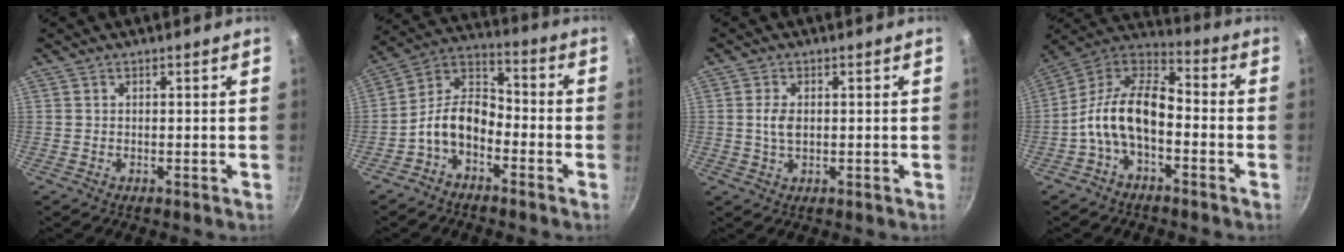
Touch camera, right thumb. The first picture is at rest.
{"total": 10.1, "force": [-4.3, 6.3, 6.6], "torque": [-0.109, 0.064, -0.101]}
{"total": 3.4, "force": [0.2, 2.0, 2.7], "torque": [-0.047, 0.001, 0.003]}
{"total": 14.1, "force": [-3.9, 7.8, 11.0], "torque": [-0.194, 0.058, -0.095]}